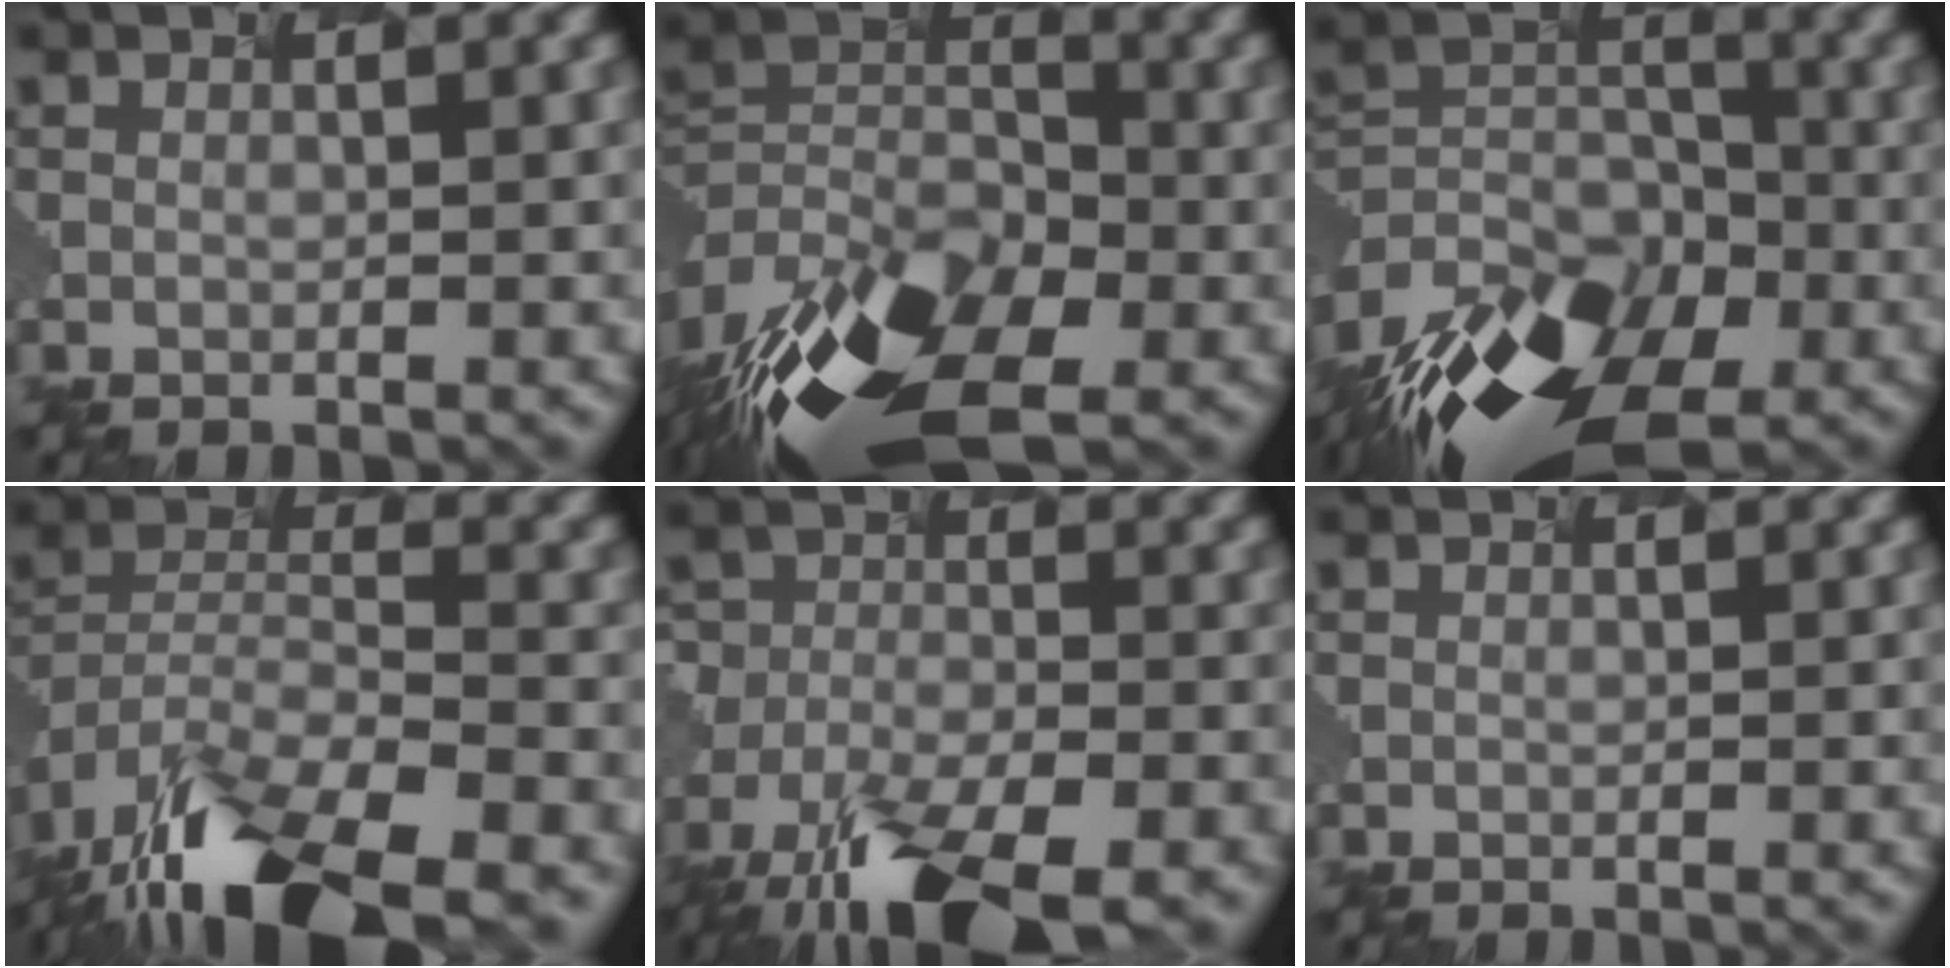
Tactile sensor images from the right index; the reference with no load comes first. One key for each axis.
{"total": 13.7, "fx": -9.1, "fy": 6.8, "fz": 7.8, "tx": -0.192, "ty": -0.012, "tz": -0.140}
{"total": 14.3, "fx": -10.2, "fy": 7.4, "fz": 6.6, "tx": -0.174, "ty": -0.003, "tz": -0.152}
{"total": 14.7, "fx": -11.9, "fy": 4.7, "fz": 7.3, "tx": -0.187, "ty": -0.029, "tz": -0.172}
{"total": 11.8, "fx": -9.0, "fy": 4.2, "fz": 6.3, "tx": -0.149, "ty": -0.045, "tz": -0.135}
{"total": 0.0}